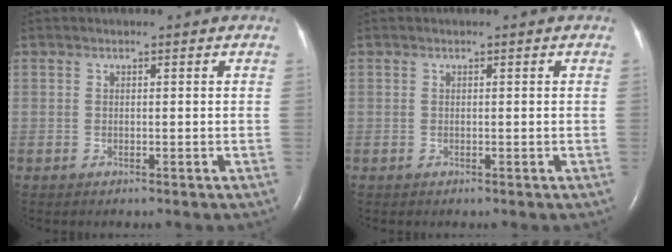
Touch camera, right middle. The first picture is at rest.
{"total": 0.0}